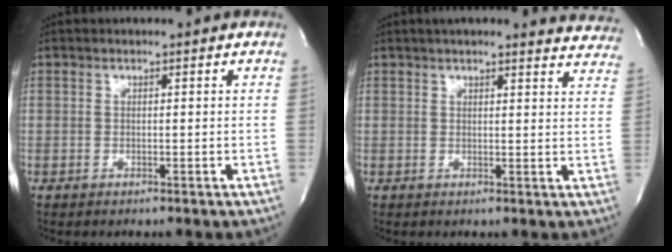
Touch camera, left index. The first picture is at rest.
{"total": 15.8, "force": [14.9, 2.4, 4.8], "torque": [-0.052, -0.024, 0.155]}